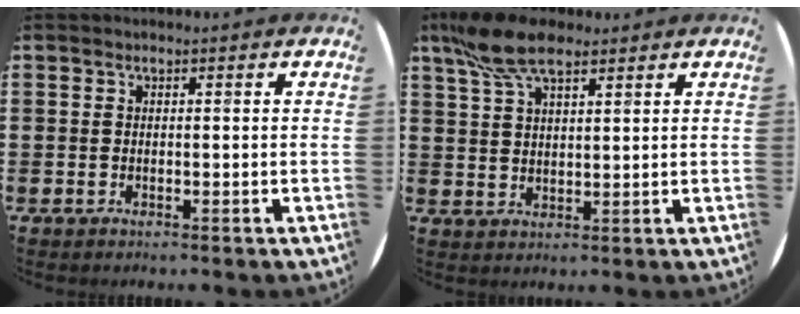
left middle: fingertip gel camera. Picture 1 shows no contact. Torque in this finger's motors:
{"motor_torque": [1.27, -0.87, 0.39, 0.15]}